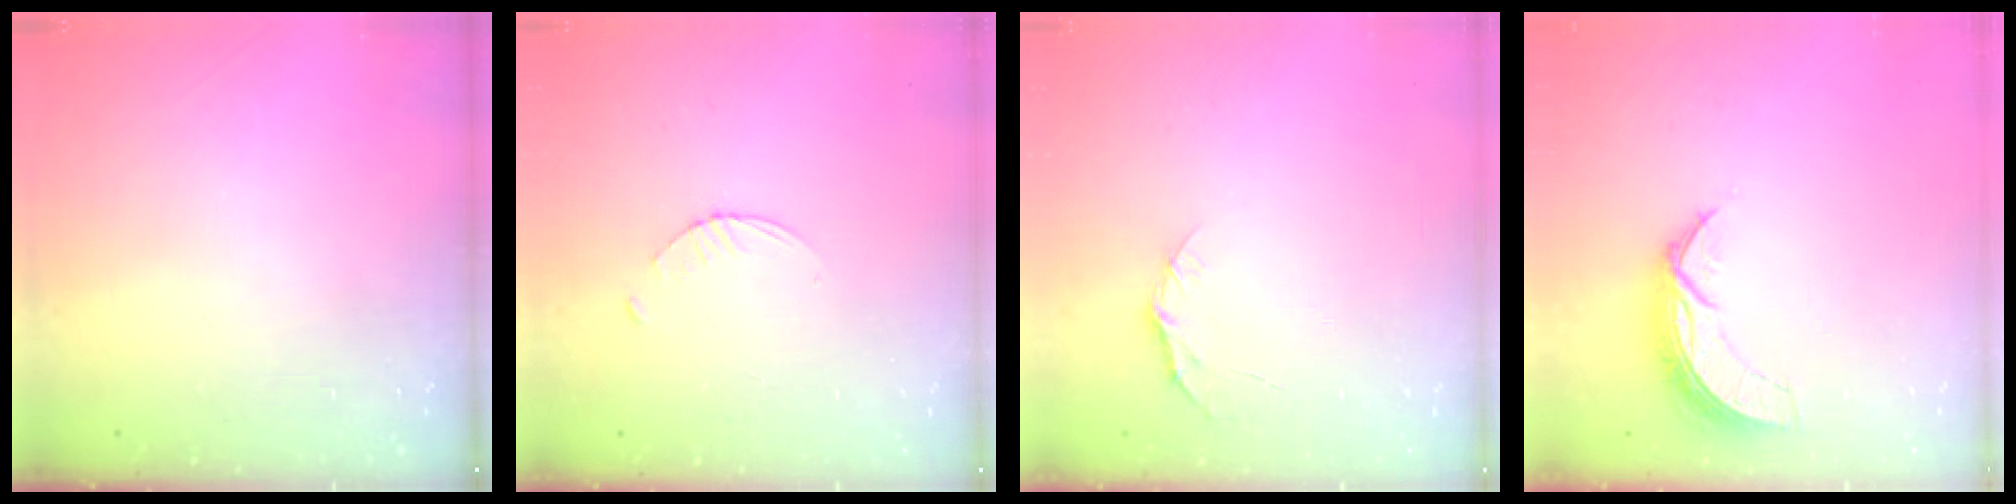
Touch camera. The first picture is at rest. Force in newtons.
{"total": 3.2, "press": 3.2, "slide": 0.5}
{"total": 5.0, "press": 5.0, "slide": 0.6}
{"total": 7.7, "press": 7.7, "slide": 0.0}